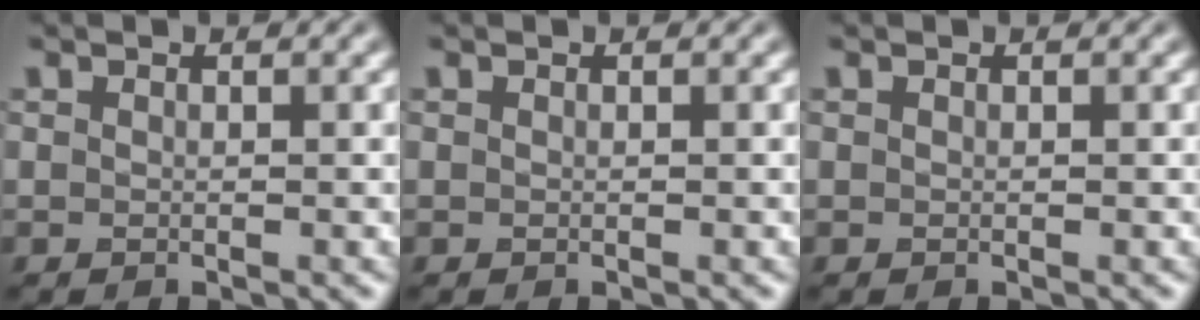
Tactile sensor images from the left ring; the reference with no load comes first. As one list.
[{"total": 0.0}, {"total": 0.0}]